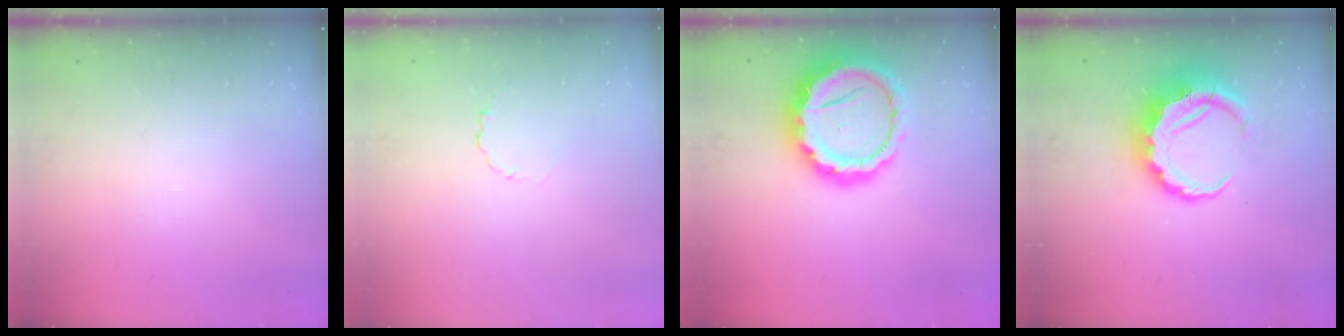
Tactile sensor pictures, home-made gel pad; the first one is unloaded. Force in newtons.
{"total": 2.1, "press": 1.9, "slide": 0.9}
{"total": 15.5, "press": 15.2, "slide": 2.7}
{"total": 7.3, "press": 7.0, "slide": 1.9}